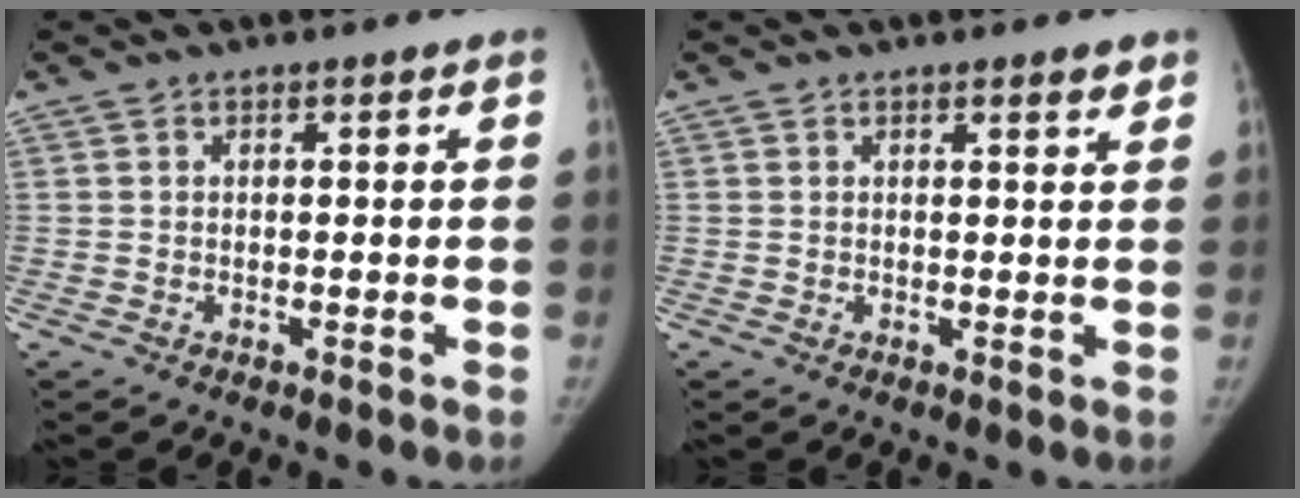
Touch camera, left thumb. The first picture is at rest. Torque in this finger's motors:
{"motor_torque": [-0.08, -0.02, 0.47, -0.10, -0.01]}